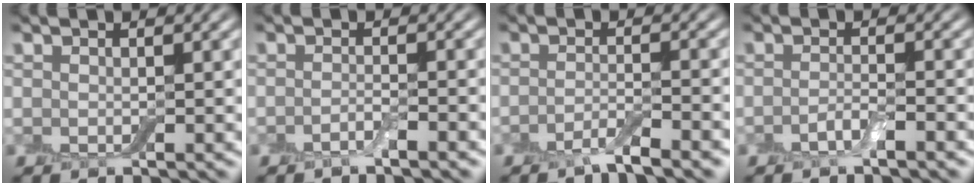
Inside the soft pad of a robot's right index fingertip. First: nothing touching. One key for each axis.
{"total": 1.4, "fx": -0.9, "fy": 0.2, "fz": 1.1, "tx": -0.020, "ty": 0.000, "tz": -0.022}
{"total": 2.9, "fx": -2.0, "fy": 0.5, "fz": 2.1, "tx": -0.034, "ty": -0.001, "tz": -0.048}
{"total": 1.7, "fx": -1.0, "fy": 0.3, "fz": 1.3, "tx": -0.026, "ty": 0.001, "tz": -0.024}